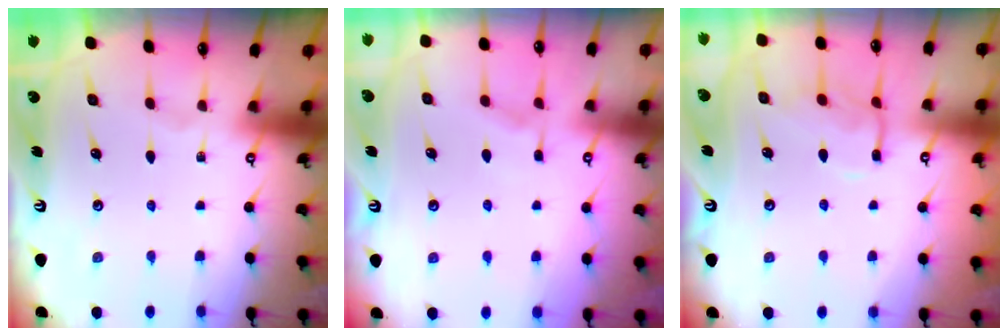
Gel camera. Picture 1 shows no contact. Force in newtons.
{"total": 4.3, "press": 4.3, "slide": 0.4}
{"total": 9.8, "press": 9.8, "slide": 0.6}